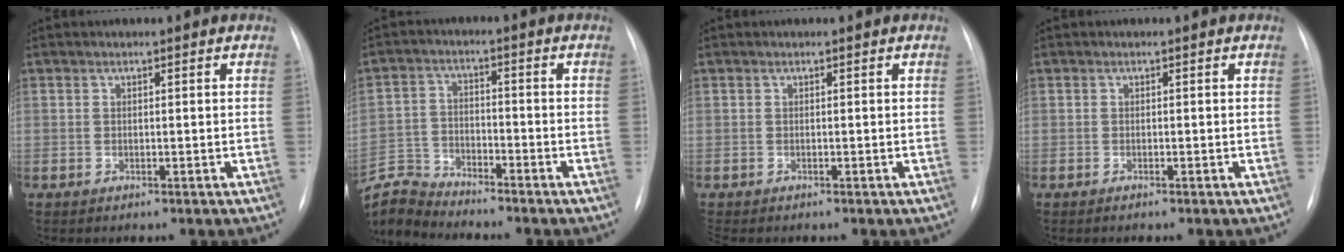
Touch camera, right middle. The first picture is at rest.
{"total": 7.9, "force": [-7.9, -0.1, -0.3], "torque": [0.000, 0.008, -0.153]}
{"total": 1.6, "force": [-1.4, 0.5, 0.6], "torque": [-0.010, -0.005, -0.015]}
{"total": 0.9, "force": [-0.7, 0.2, 0.5], "torque": [-0.012, -0.002, -0.007]}